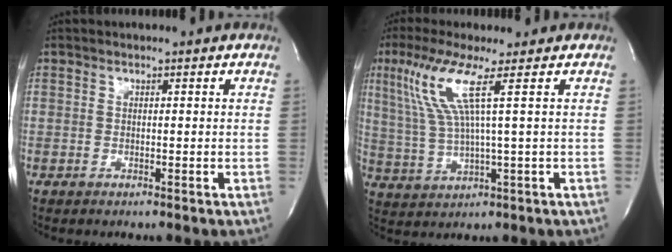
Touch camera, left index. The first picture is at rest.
{"total": 8.0, "force": [3.2, -0.9, 7.3], "torque": [-0.165, -0.001, 0.070]}